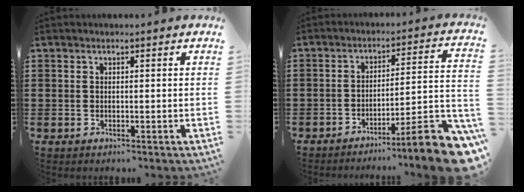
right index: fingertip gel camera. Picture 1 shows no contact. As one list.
[{"total": 9.7, "force": [-6.8, 0.2, 7.0], "torque": [-0.094, 0.000, -0.130]}]